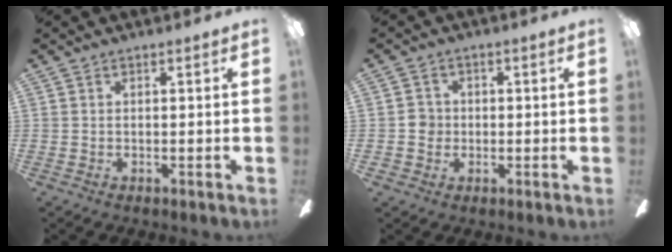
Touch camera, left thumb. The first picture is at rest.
{"total": 3.5, "force": [-0.4, 3.4, 0.8], "torque": [-0.004, 0.001, -0.012]}